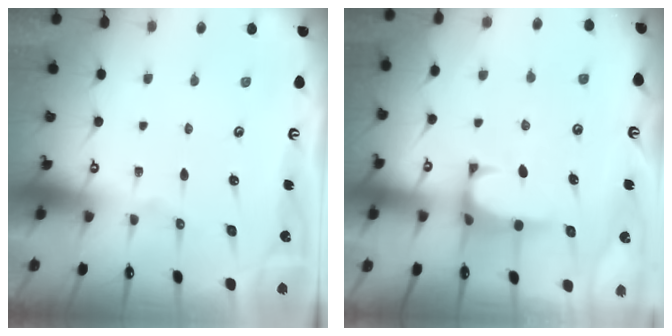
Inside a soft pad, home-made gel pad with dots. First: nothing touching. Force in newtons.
{"total": 1.3, "press": 1.2, "slide": 0.6}